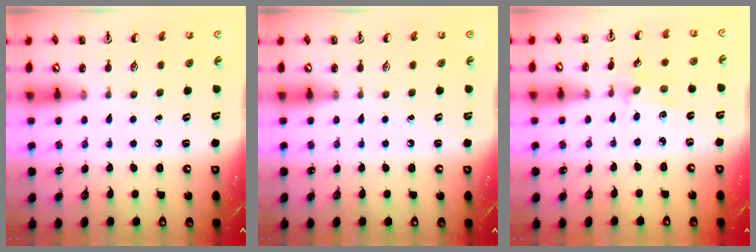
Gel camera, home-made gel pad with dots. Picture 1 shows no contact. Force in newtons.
{"total": 0.0}
{"total": 1.9, "press": 1.8, "slide": 0.3}